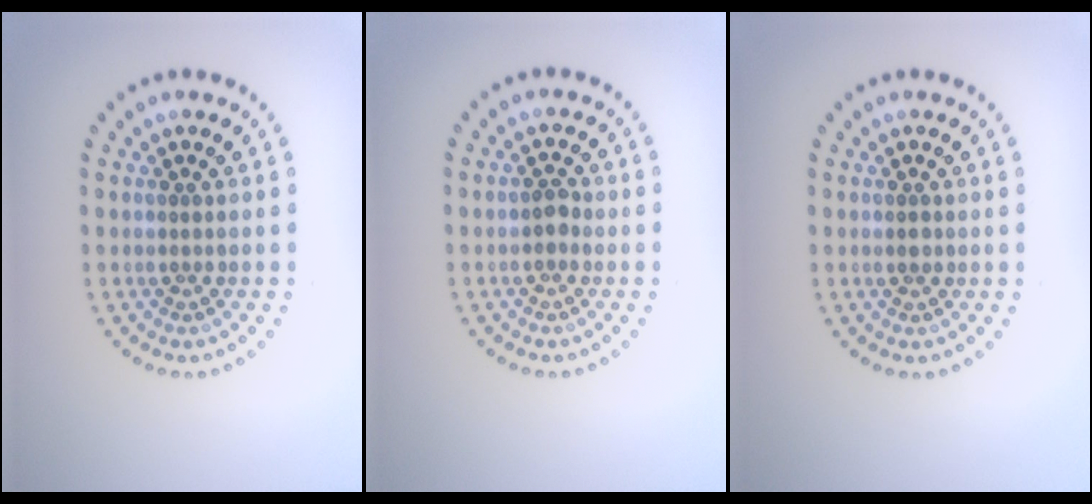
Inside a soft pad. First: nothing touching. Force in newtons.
{"total": 1.3, "press": 1.3, "slide": 0.2}
{"total": 0.9, "press": 0.9, "slide": 0.0}